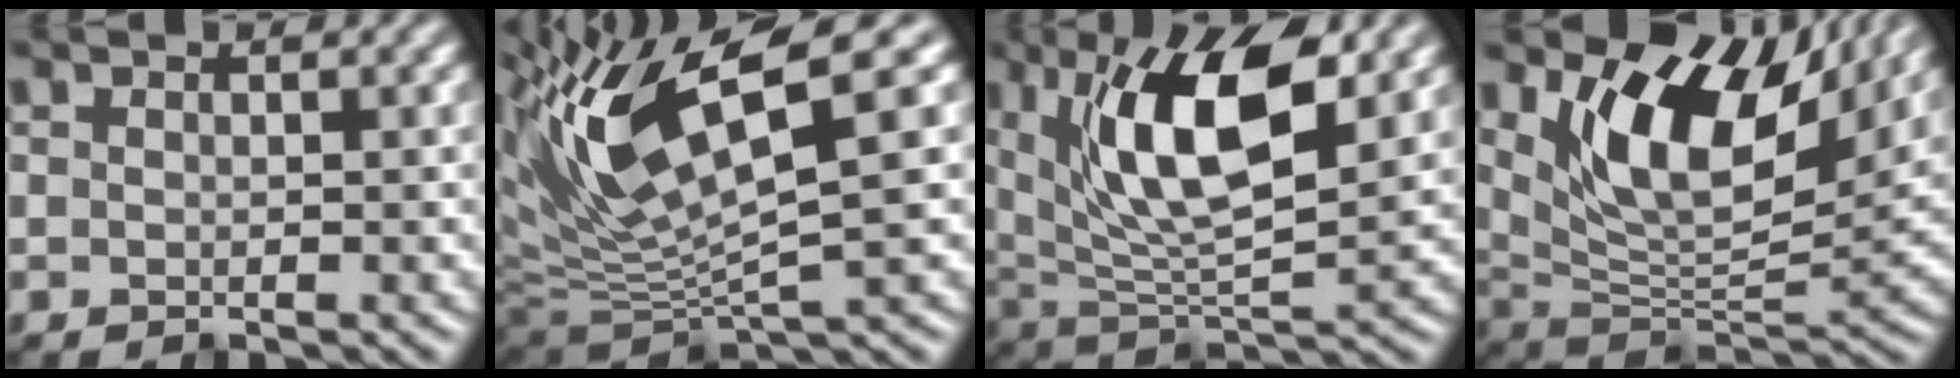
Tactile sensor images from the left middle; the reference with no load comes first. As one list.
[{"total": 10.0, "force": [4.6, 2.7, 8.4], "torque": [-0.171, 0.007, 0.092]}, {"total": 10.7, "force": [4.2, 4.1, 9.0], "torque": [-0.158, -0.002, 0.072]}, {"total": 11.3, "force": [5.9, 4.9, 8.3], "torque": [-0.147, -0.002, 0.107]}]